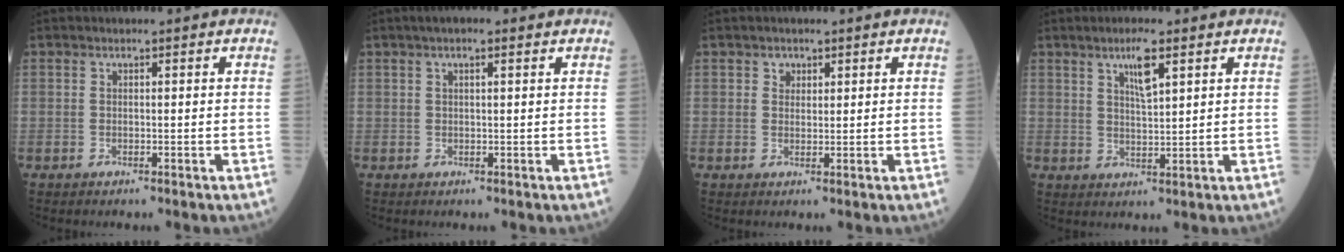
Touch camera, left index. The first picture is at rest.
{"total": 3.0, "force": [1.7, 0.7, 2.3], "torque": [-0.044, 0.014, 0.027]}
{"total": 1.5, "force": [0.8, 1.2, 0.3], "torque": [-0.003, -0.003, 0.012]}
{"total": 4.5, "force": [2.5, 0.7, 3.6], "torque": [-0.072, 0.001, 0.048]}